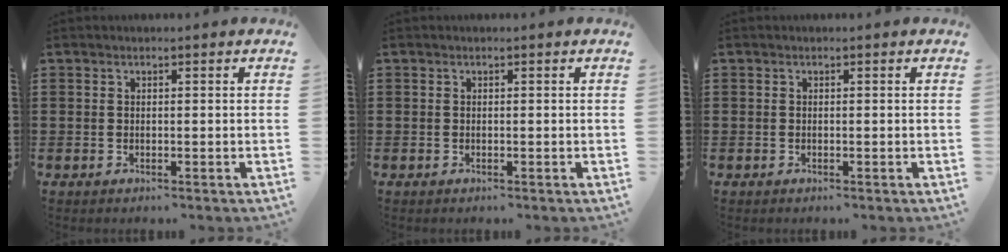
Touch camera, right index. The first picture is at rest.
{"total": 0.0}
{"total": 0.0}